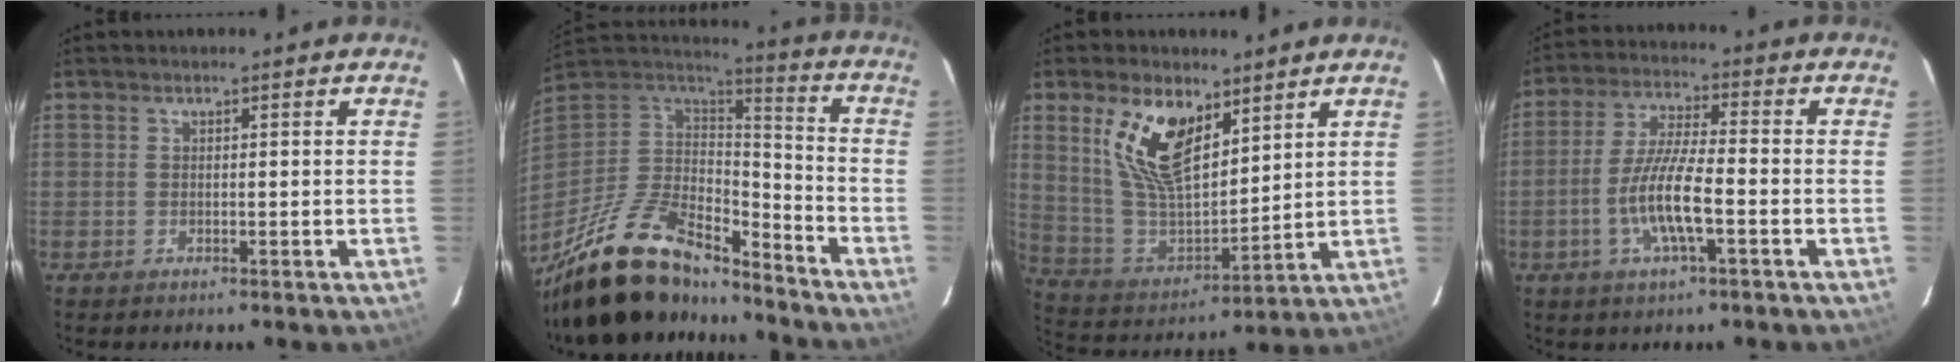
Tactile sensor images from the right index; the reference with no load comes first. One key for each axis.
{"total": 24.5, "fx": -19.0, "fy": 9.2, "fz": 12.5, "tx": -0.252, "ty": -0.006, "tz": -0.318}
{"total": 15.6, "fx": 8.2, "fy": 7.4, "fz": 11.0, "tx": -0.217, "ty": 0.004, "tz": 0.172}
{"total": 10.1, "fx": -3.4, "fy": 1.6, "fz": 9.4, "tx": -0.188, "ty": -0.003, "tz": -0.064}